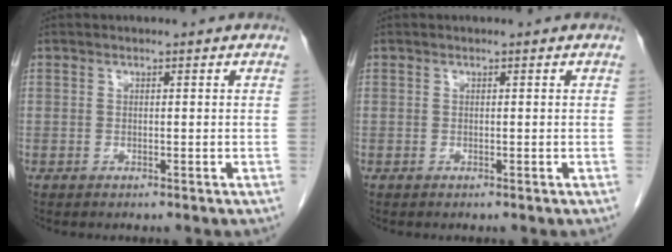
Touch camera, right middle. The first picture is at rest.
{"total": 0.0}